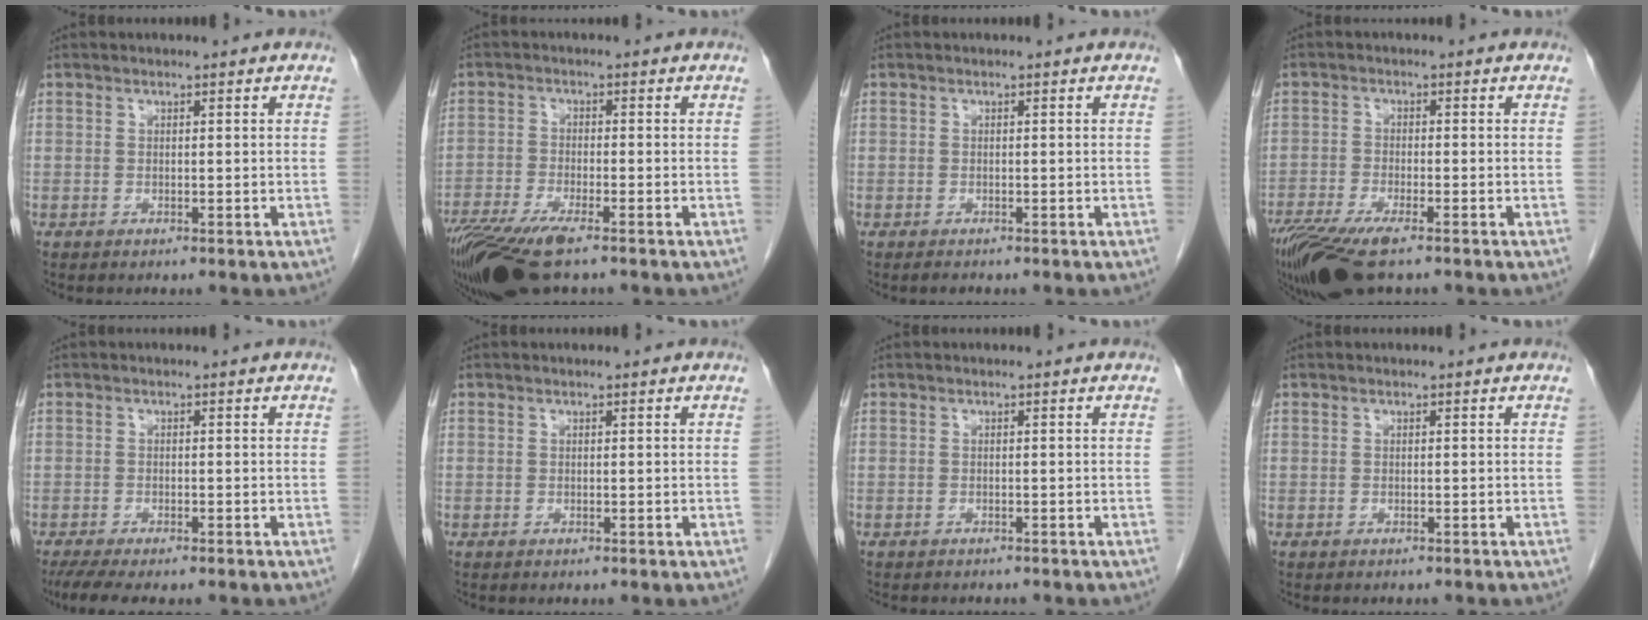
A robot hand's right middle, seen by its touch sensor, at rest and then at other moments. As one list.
[{"total": 12.0, "force": [-8.5, 2.8, 8.0], "torque": [-0.159, -0.024, -0.147]}, {"total": 0.6, "force": [-0.6, 0.2, 0.2], "torque": [-0.008, -0.001, -0.008]}, {"total": 11.4, "force": [-8.0, 2.8, 7.7], "torque": [-0.146, -0.024, -0.138]}, {"total": 7.6, "force": [-6.2, 1.6, 4.1], "torque": [-0.060, -0.012, -0.097]}, {"total": 0.0}, {"total": 4.6, "force": [-4.1, 1.3, 1.7], "torque": [-0.023, -0.004, -0.048]}, {"total": 2.3, "force": [-2.0, 0.6, 0.9], "torque": [-0.019, -0.004, -0.020]}]